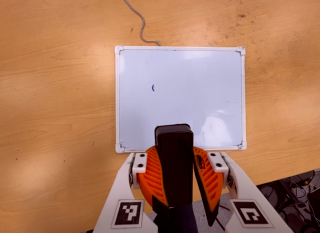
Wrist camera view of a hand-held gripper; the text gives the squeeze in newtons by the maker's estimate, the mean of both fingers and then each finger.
{"total": 11.0, "left": 10.7, "right": 11.3}